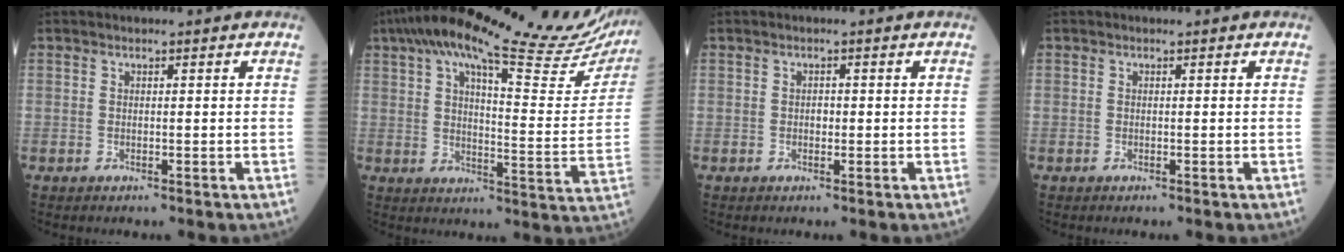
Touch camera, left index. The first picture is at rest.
{"total": 28.5, "force": [24.1, 3.9, 14.8], "torque": [-0.232, -0.031, 0.302]}
{"total": 0.9, "force": [0.0, 0.6, 0.7], "torque": [-0.011, 0.002, -0.001]}
{"total": 0.0}